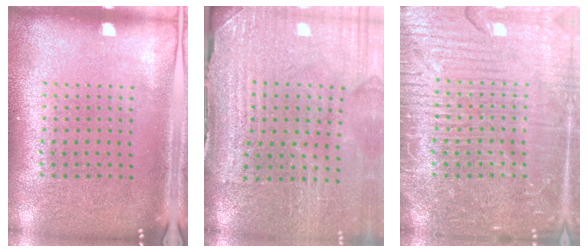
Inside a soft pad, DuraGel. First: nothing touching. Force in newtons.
{"total": 3.8, "press": 3.5, "slide": 1.4}
{"total": 7.0, "press": 7.0, "slide": 0.9}